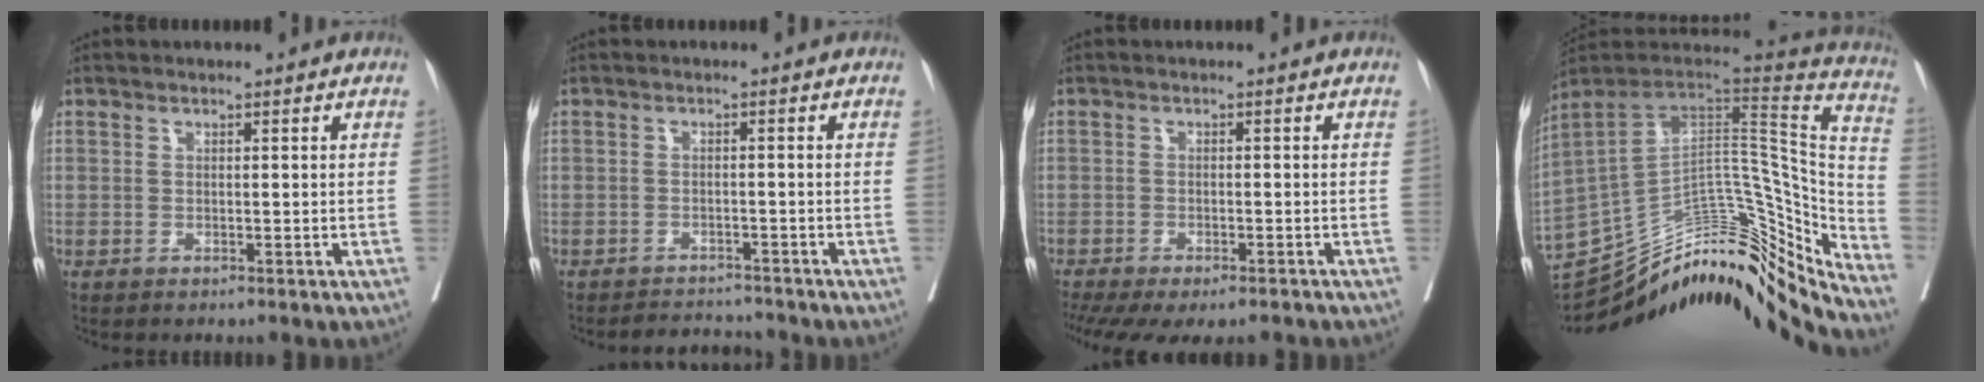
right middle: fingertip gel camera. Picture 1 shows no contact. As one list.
[{"total": 3.0, "force": [-3.0, 0.2, -0.3], "torque": [0.003, -0.004, -0.047]}, {"total": 12.0, "force": [-9.8, 3.5, 6.0], "torque": [-0.133, -0.012, -0.129]}, {"total": 29.2, "force": [-24.8, 6.6, 14.0], "torque": [-0.148, 0.038, -0.348]}]